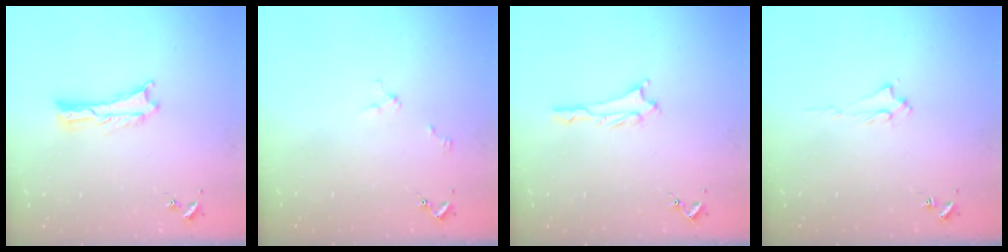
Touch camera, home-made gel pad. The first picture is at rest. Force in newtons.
{"total": 2.0, "press": 2.0, "slide": 0.2}
{"total": 1.1, "press": 1.0, "slide": 0.1}
{"total": 1.9, "press": 1.8, "slide": 0.4}